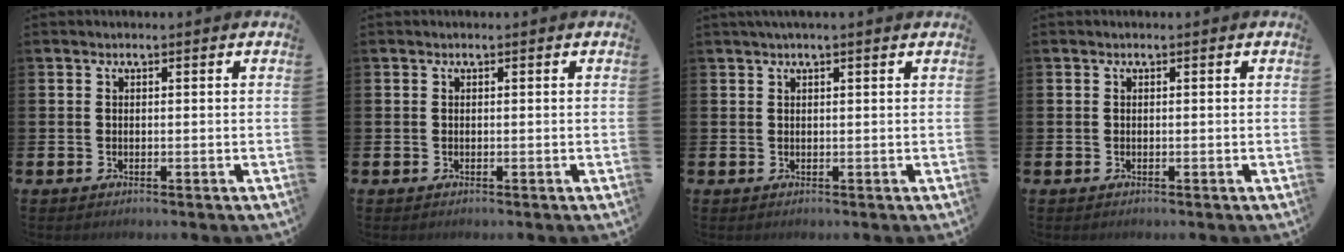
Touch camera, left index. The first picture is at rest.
{"total": 0.0}
{"total": 1.5, "force": [1.2, -0.1, 0.8], "torque": [-0.014, 0.002, 0.023]}
{"total": 0.0}